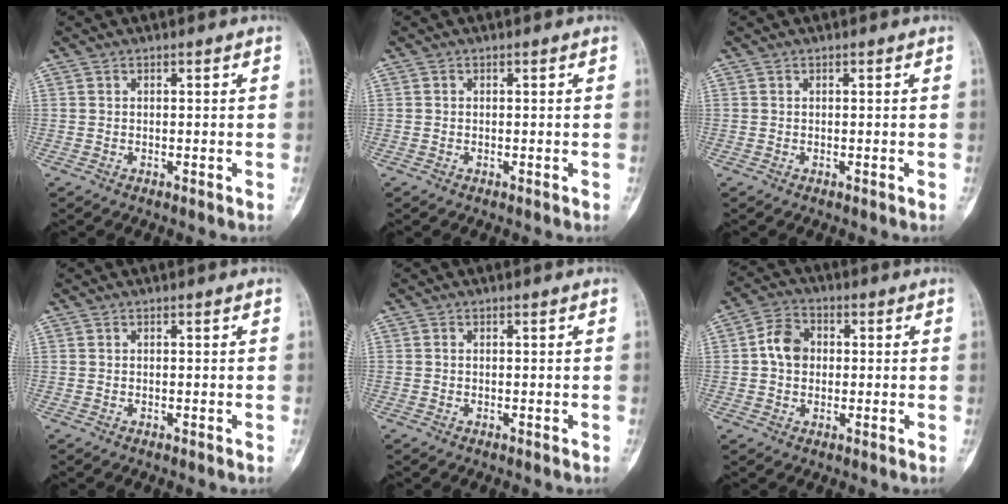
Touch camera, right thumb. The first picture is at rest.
{"total": 0.0}
{"total": 0.0}
{"total": 0.0}
{"total": 0.0}
{"total": 6.7, "force": [0.4, 5.3, 4.0], "torque": [-0.058, 0.015, 0.000]}